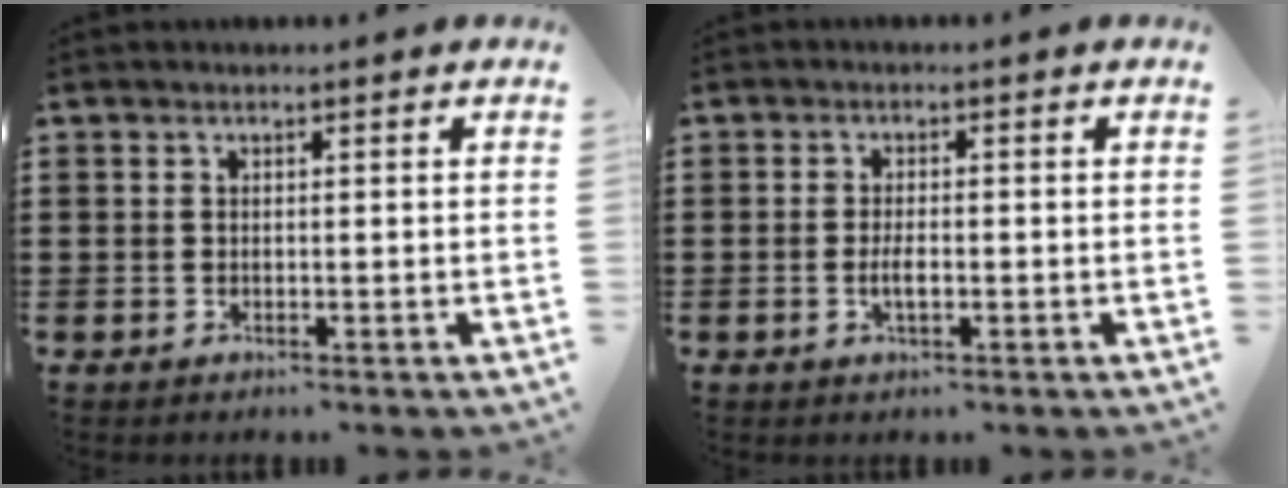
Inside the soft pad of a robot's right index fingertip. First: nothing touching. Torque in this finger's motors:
{"motor_torque": [1.42, 0.72, 0.09, 0.07]}